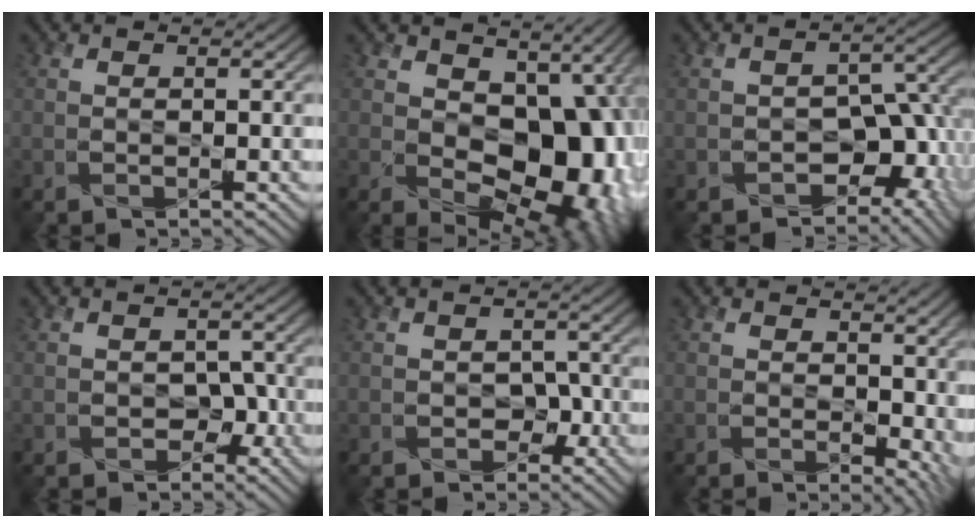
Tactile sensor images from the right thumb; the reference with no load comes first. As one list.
[{"total": 13.4, "force": [0.0, 9.3, 9.6], "torque": [-0.116, -0.027, 0.014]}, {"total": 8.8, "force": [-4.1, 6.1, 4.9], "torque": [-0.071, -0.013, -0.059]}, {"total": 2.7, "force": [-1.2, 2.1, 1.2], "torque": [-0.020, -0.009, -0.018]}, {"total": 2.4, "force": [-1.0, 2.0, 1.1], "torque": [-0.020, -0.009, -0.015]}, {"total": 6.8, "force": [0.6, 4.7, 4.8], "torque": [-0.063, -0.027, 0.029]}]